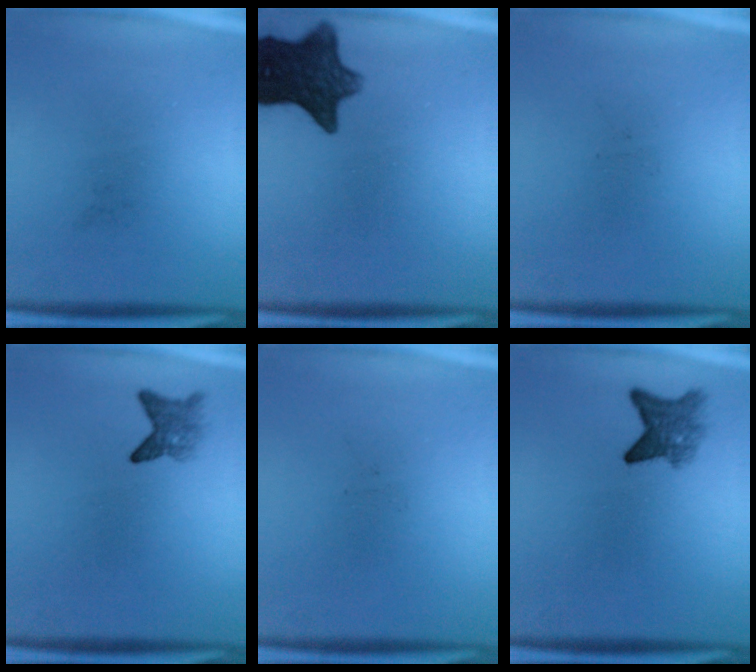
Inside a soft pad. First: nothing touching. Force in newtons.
{"total": 11.6}
{"total": 0.0}
{"total": 2.8}
{"total": 0.0}
{"total": 4.5}